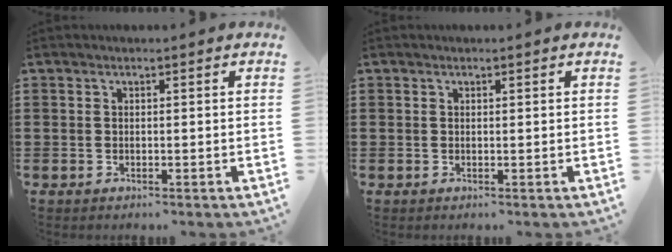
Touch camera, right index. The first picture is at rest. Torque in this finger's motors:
{"motor_torque": [-0.13, -0.09, 0.00, -0.01]}